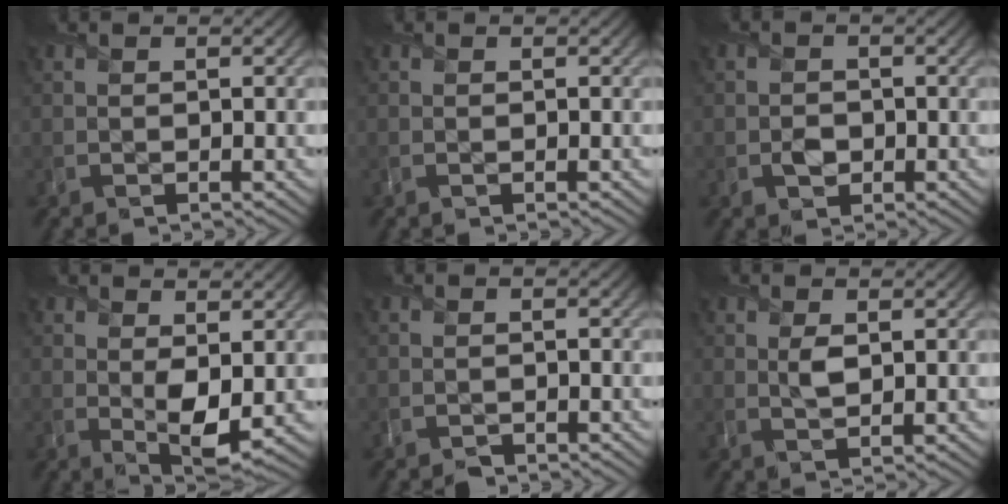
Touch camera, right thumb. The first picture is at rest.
{"total": 0.0}
{"total": 1.7, "force": [-0.5, 1.5, 0.6], "torque": [-0.010, -0.004, -0.012]}
{"total": 4.1, "force": [0.8, 1.9, 3.5], "torque": [-0.072, -0.010, 0.019]}
{"total": 0.9, "force": [-0.9, 0.4, 0.1], "torque": [-0.001, -0.003, -0.017]}
{"total": 1.9, "force": [0.8, 0.9, 1.4], "torque": [-0.028, -0.004, 0.017]}